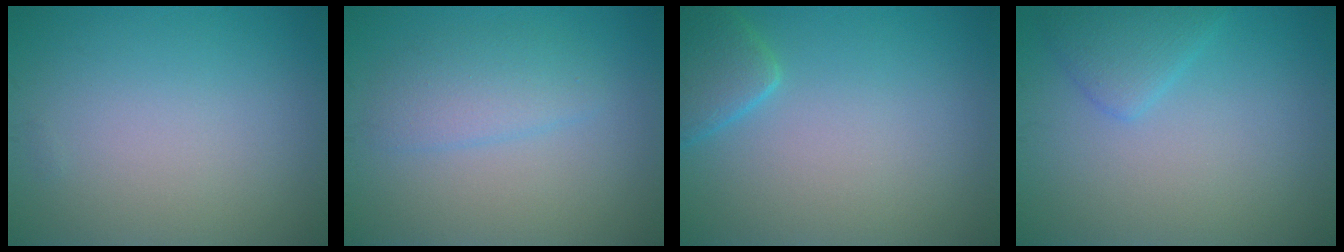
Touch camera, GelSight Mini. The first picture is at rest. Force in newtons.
{"total": 2.6, "press": 2.6, "slide": 0.1}
{"total": 2.4, "press": 2.4, "slide": 0.3}
{"total": 2.3, "press": 2.3, "slide": 0.1}